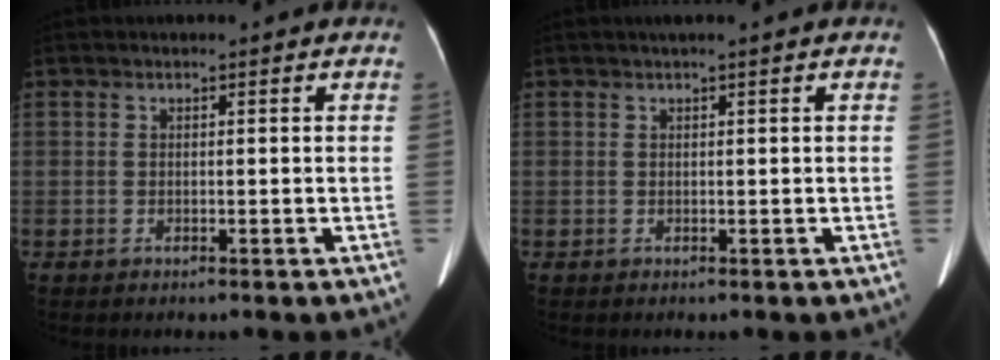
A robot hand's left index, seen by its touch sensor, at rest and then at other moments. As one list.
[{"total": 0.8, "force": [0.4, -0.2, 0.7], "torque": [-0.018, 0.005, 0.013]}]